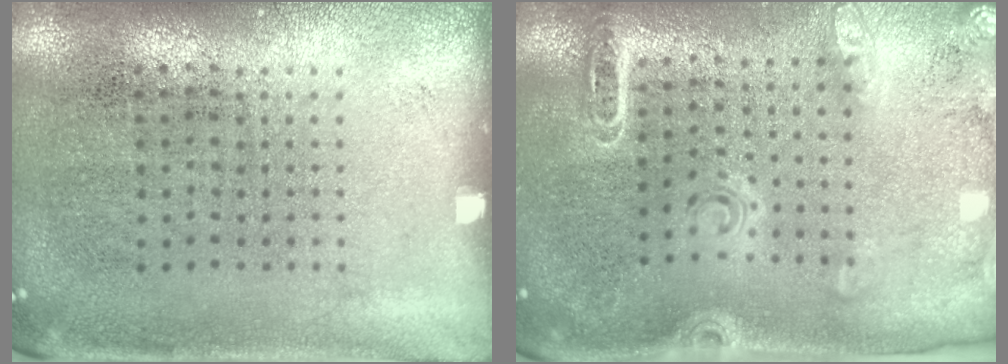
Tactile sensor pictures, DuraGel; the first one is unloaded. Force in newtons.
{"total": 1.7, "press": 1.7, "slide": 0.1}